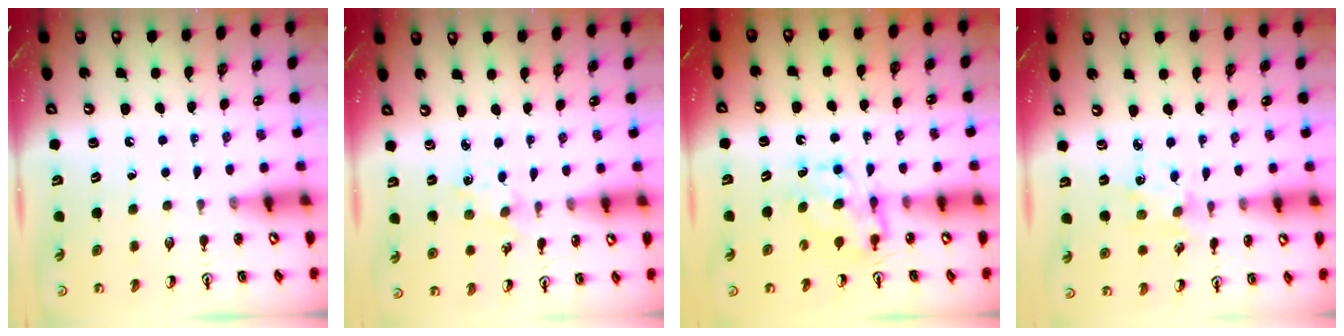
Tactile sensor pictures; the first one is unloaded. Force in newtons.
{"total": 1.3, "press": 1.3, "slide": 0.2}
{"total": 7.8, "press": 7.8, "slide": 0.3}
{"total": 2.0, "press": 2.0, "slide": 0.5}